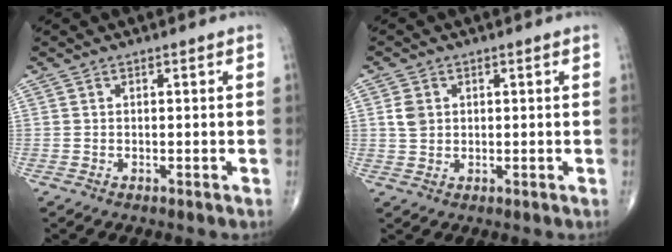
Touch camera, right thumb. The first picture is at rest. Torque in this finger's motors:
{"motor_torque": [-0.31, 0.20, 0.32, 0.05, 0.02]}